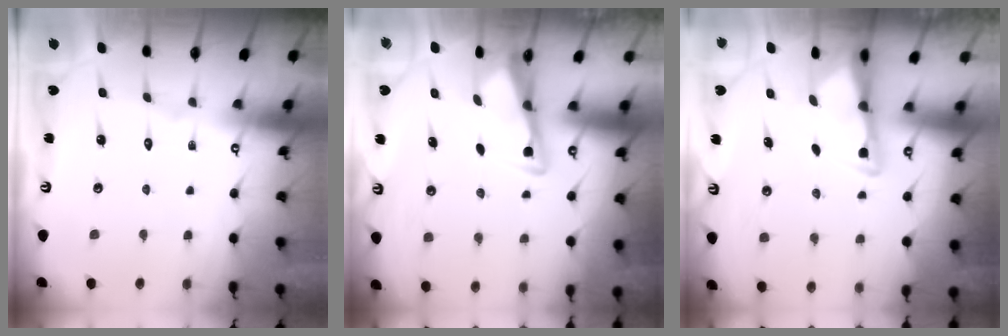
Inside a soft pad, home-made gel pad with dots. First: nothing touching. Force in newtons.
{"total": 3.4, "press": 3.4, "slide": 0.5}
{"total": 2.8, "press": 2.8, "slide": 0.6}